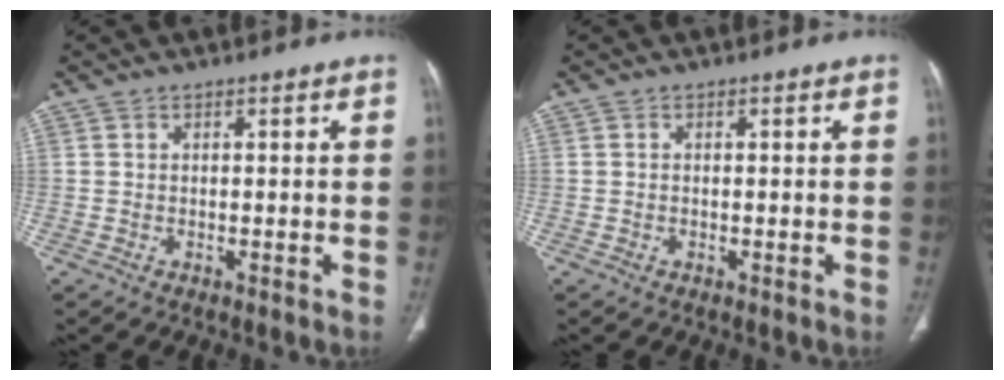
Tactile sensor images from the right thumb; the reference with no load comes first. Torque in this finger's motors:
{"motor_torque": [-0.46, 0.40, -0.51, 0.39, 0.05]}